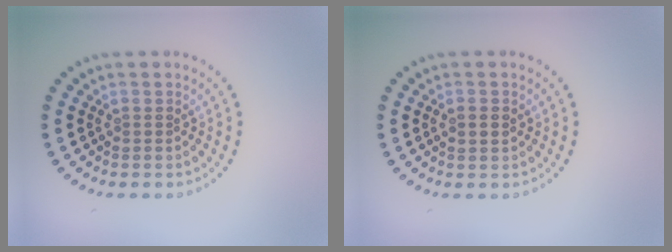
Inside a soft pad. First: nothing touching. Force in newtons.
{"total": 1.0, "press": 1.0, "slide": 0.1}